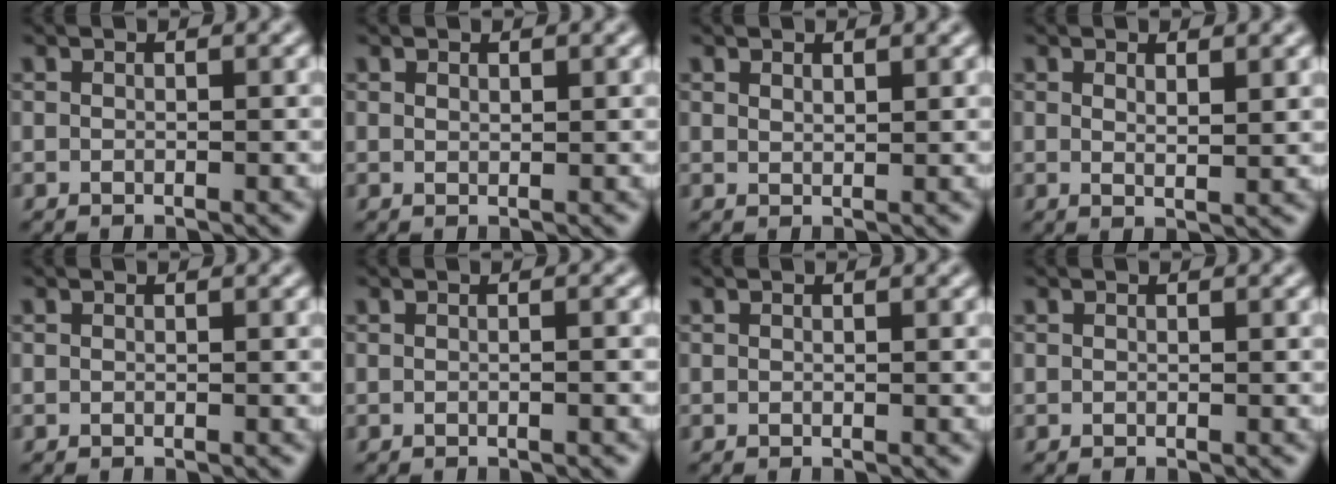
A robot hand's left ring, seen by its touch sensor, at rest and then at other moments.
{"total": 0.5, "force": [0.5, 0.2, 0.1], "torque": [-0.002, -0.003, 0.010]}
{"total": 0.8, "force": [0.8, 0.2, 0.3], "torque": [-0.005, -0.001, 0.016]}
{"total": 1.8, "force": [1.0, 0.4, 1.4], "torque": [-0.021, -0.004, 0.017]}
{"total": 0.0}
{"total": 1.2, "force": [-0.1, 0.4, 1.1], "torque": [-0.009, 0.000, -0.006]}
{"total": 0.0}
{"total": 0.0}